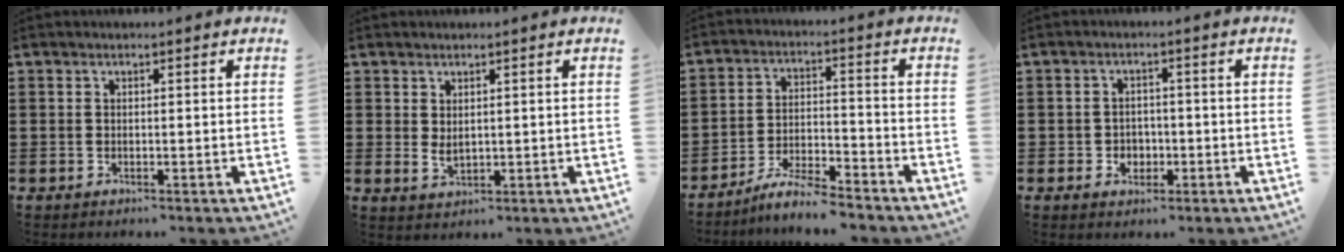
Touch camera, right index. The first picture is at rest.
{"total": 1.7, "force": [0.8, 0.8, 1.2], "torque": [-0.023, 0.001, 0.015]}
{"total": 5.9, "force": [-5.6, 0.3, 2.0], "torque": [-0.047, 0.000, -0.109]}
{"total": 2.4, "force": [-0.8, 2.1, 0.7], "torque": [-0.019, 0.005, -0.021]}